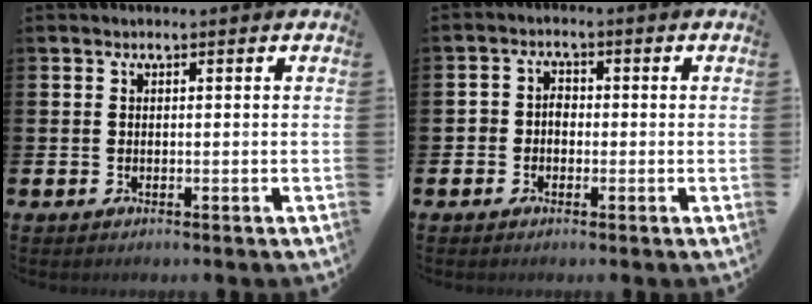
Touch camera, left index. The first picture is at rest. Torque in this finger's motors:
{"motor_torque": [-0.16, 0.06, 0.02, 0.00]}